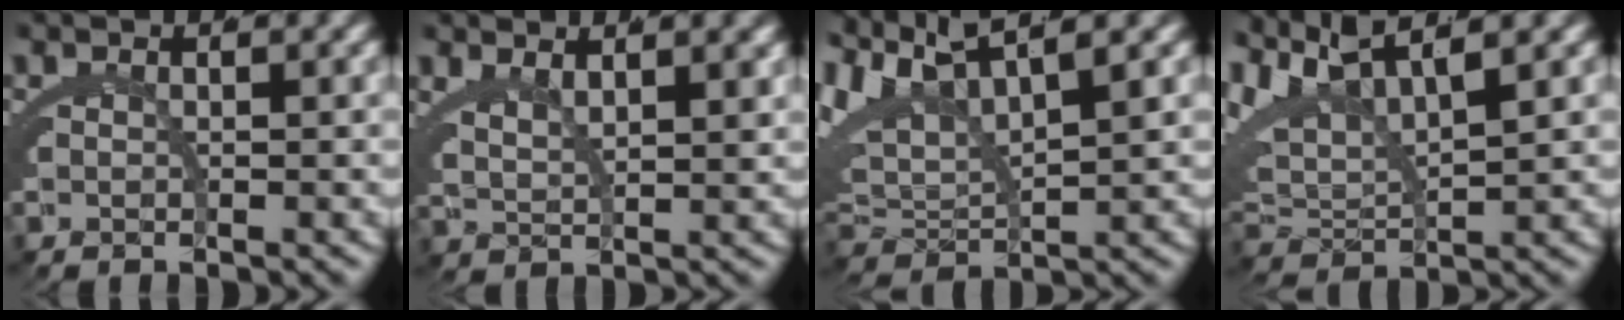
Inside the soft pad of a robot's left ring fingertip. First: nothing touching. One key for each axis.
{"total": 2.7, "fx": 2.2, "fy": 0.4, "fz": 1.4, "tx": -0.028, "ty": -0.009, "tz": 0.049}
{"total": 8.5, "fx": 2.9, "fy": 5.9, "fz": 5.4, "tx": -0.137, "ty": -0.006, "tz": 0.051}
{"total": 8.6, "fx": 3.8, "fy": 5.6, "fz": 5.3, "tx": -0.134, "ty": 0.003, "tz": 0.064}